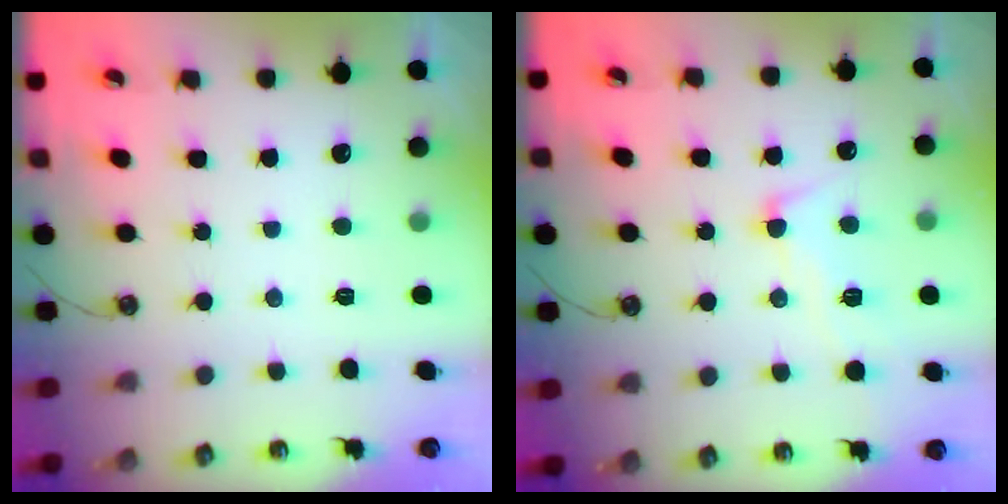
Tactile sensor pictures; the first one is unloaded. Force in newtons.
{"total": 4.2, "press": 4.1, "slide": 1.0}